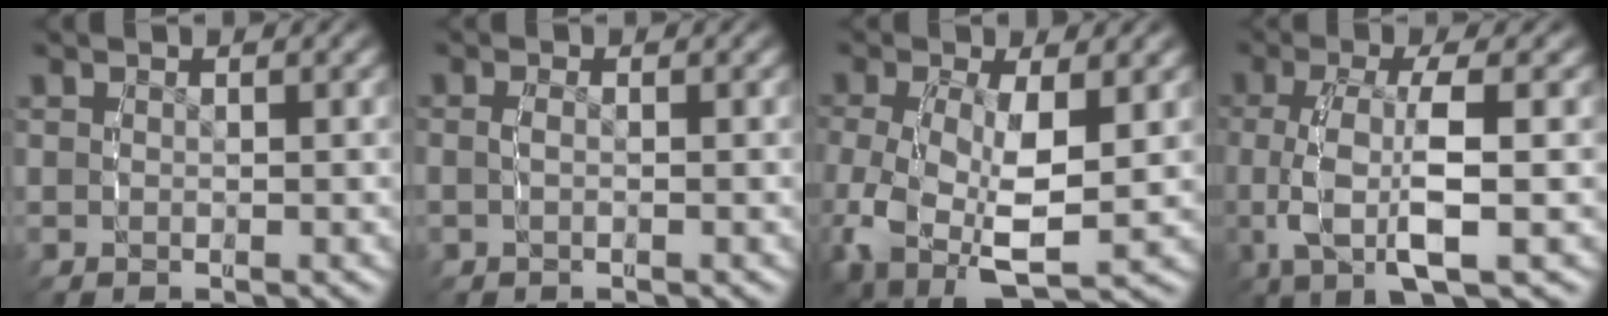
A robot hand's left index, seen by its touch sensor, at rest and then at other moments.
{"total": 1.0, "force": [-0.6, 0.5, 0.6], "torque": [-0.021, -0.003, -0.012]}
{"total": 8.4, "force": [-2.7, 5.8, 5.5], "torque": [-0.154, -0.055, -0.027]}
{"total": 7.4, "force": [-0.9, 3.6, 6.4], "torque": [-0.136, -0.013, -0.013]}